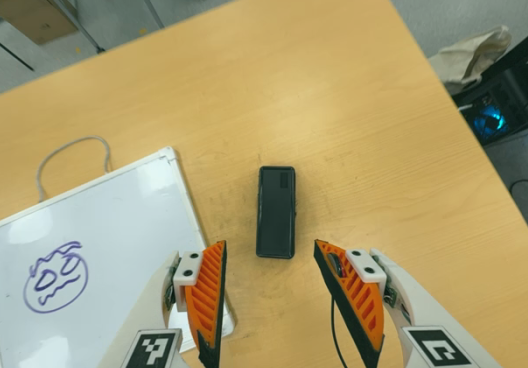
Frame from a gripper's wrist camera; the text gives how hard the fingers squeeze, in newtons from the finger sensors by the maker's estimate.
{"total": 0.0}